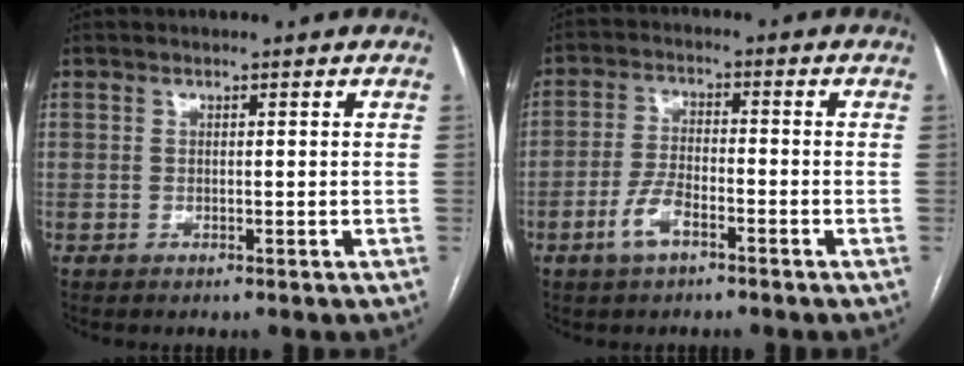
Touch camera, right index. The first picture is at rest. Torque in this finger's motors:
{"motor_torque": [0.09, -0.24, 0.00, -0.01]}